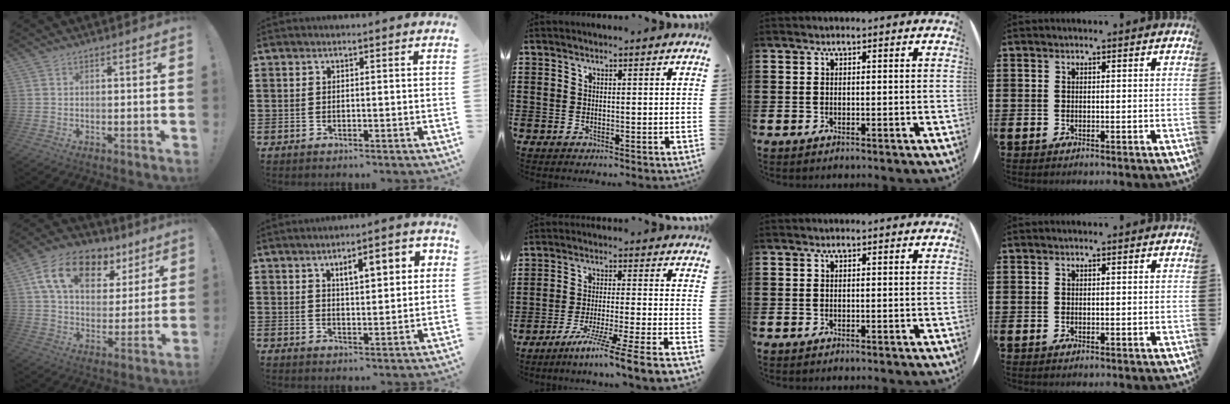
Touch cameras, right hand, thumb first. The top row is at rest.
{"thumb": {"total": 16.6, "force": [8.8, 10.4, 9.5], "torque": [-0.161, -0.034, 0.160]}, "index": {"total": 5.6, "force": [2.1, 2.1, 4.8], "torque": [-0.075, 0.000, 0.028]}, "middle": {"total": 7.8, "force": [-6.5, -1.5, 4.2], "torque": [-0.070, -0.019, -0.127]}}